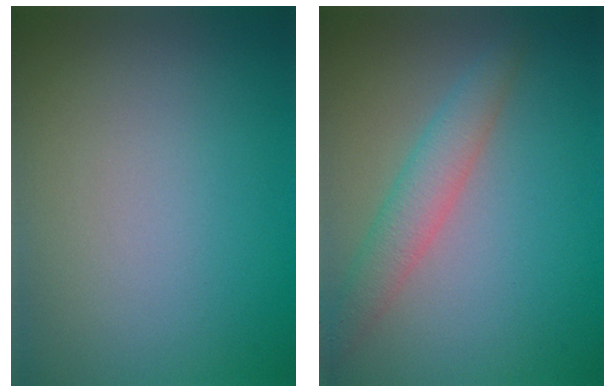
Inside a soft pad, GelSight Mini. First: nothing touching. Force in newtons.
{"total": 2.4, "press": 2.4, "slide": 0.2}